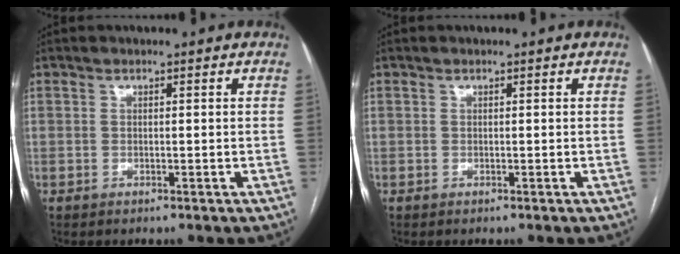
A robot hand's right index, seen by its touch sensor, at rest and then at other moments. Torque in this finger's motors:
{"motor_torque": [0.01, -0.01, 0.00, 0.00]}